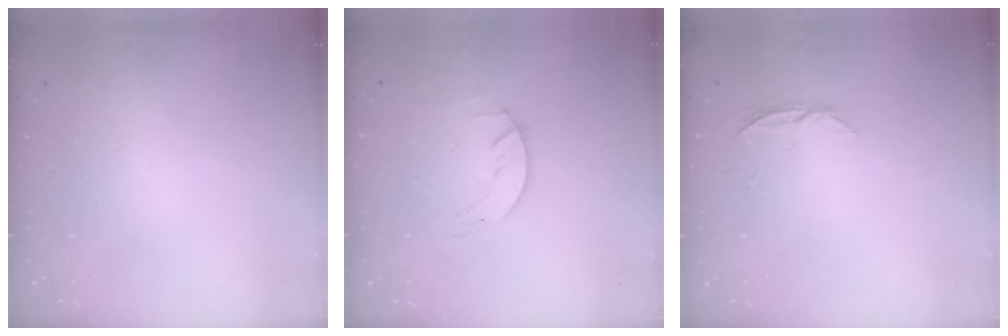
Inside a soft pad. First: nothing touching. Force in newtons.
{"total": 2.0, "press": 2.0, "slide": 0.2}
{"total": 4.0, "press": 4.0, "slide": 0.5}